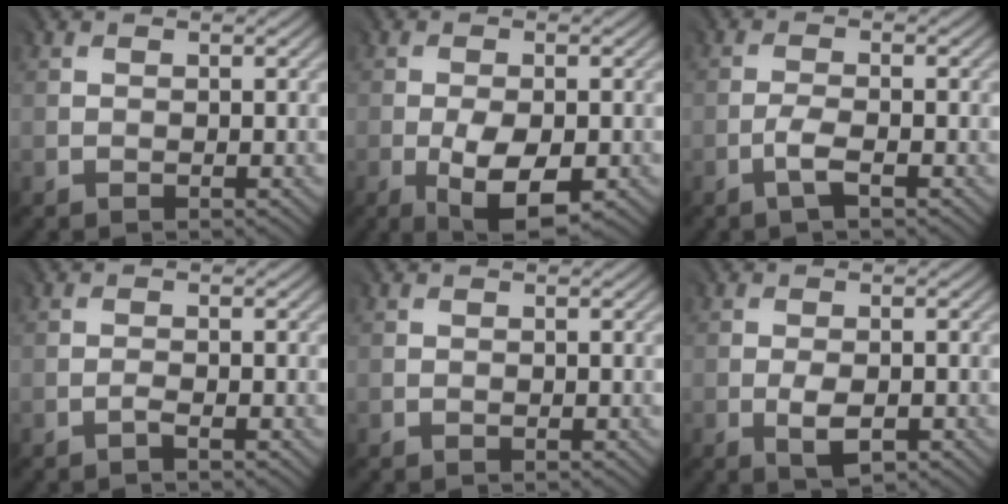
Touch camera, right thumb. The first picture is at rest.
{"total": 7.4, "force": [-3.1, 3.3, 5.9], "torque": [-0.117, -0.019, -0.047]}
{"total": 2.1, "force": [-1.5, 0.1, 1.4], "torque": [-0.035, 0.003, -0.035]}
{"total": 0.8, "force": [-0.7, -0.4, -0.1], "torque": [0.000, 0.000, -0.015]}
{"total": 0.0}
{"total": 2.7, "force": [-1.1, 1.2, 2.1], "torque": [-0.044, -0.007, -0.017]}